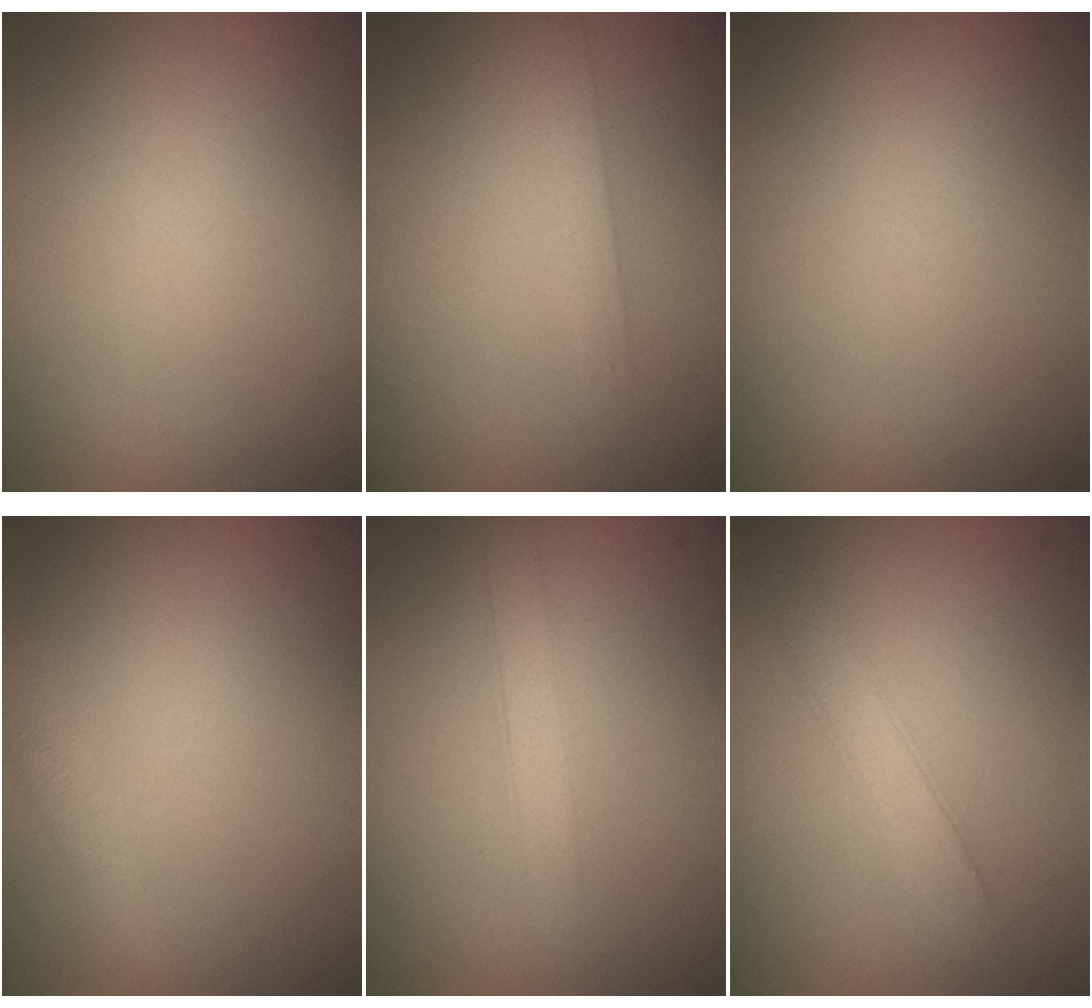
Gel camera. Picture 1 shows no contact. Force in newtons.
{"total": 1.3, "press": 1.3, "slide": 0.1}
{"total": 0.0}
{"total": 1.9, "press": 1.9, "slide": 0.0}
{"total": 2.1, "press": 2.1, "slide": 0.0}
{"total": 2.6, "press": 2.6, "slide": 0.1}